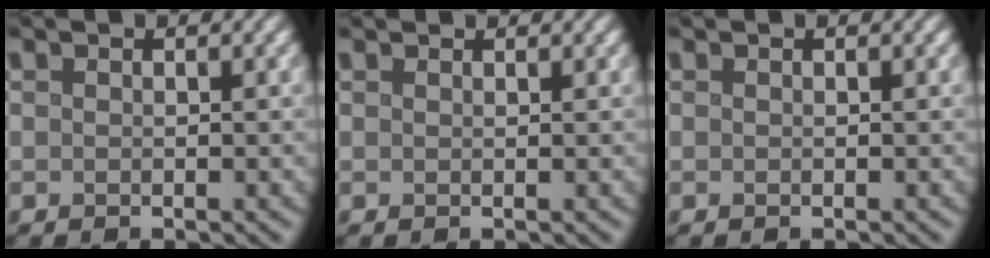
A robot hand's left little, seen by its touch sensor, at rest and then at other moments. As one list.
[{"total": 1.3, "force": [1.3, 0.1, 0.3], "torque": [-0.012, -0.003, 0.014]}, {"total": 0.0}]